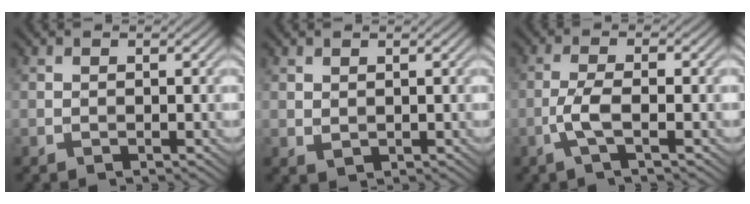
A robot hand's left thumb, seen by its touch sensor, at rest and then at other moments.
{"total": 1.0, "force": [0.6, 0.6, 0.5], "torque": [-0.014, -0.005, 0.017]}
{"total": 3.9, "force": [-1.3, 0.7, 3.6], "torque": [-0.077, 0.008, -0.035]}